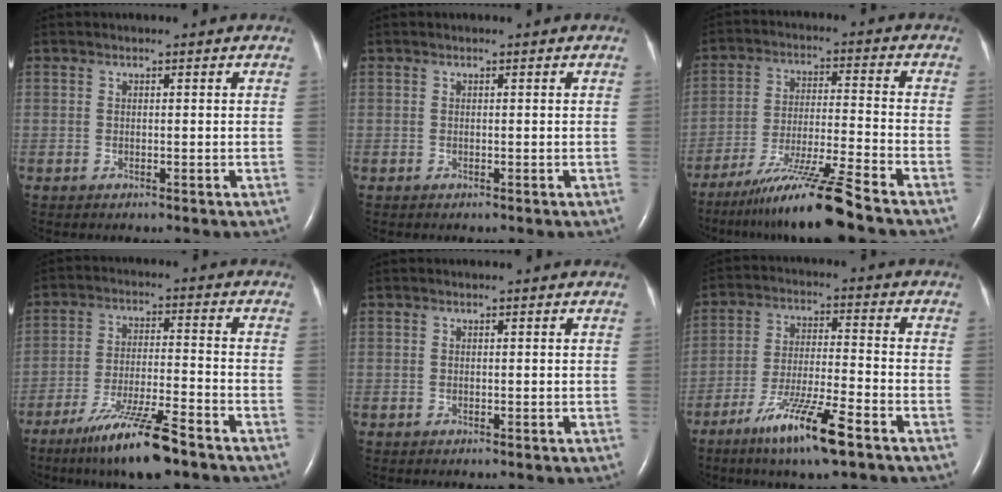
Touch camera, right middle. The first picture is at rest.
{"total": 0.0}
{"total": 12.1, "force": [-9.6, -2.3, 7.0], "torque": [-0.123, -0.030, -0.170]}
{"total": 11.3, "force": [-8.0, 0.6, 8.0], "torque": [-0.150, -0.031, -0.143]}
{"total": 0.0}
{"total": 11.2, "force": [-7.0, 0.5, 8.7], "torque": [-0.167, -0.027, -0.127]}